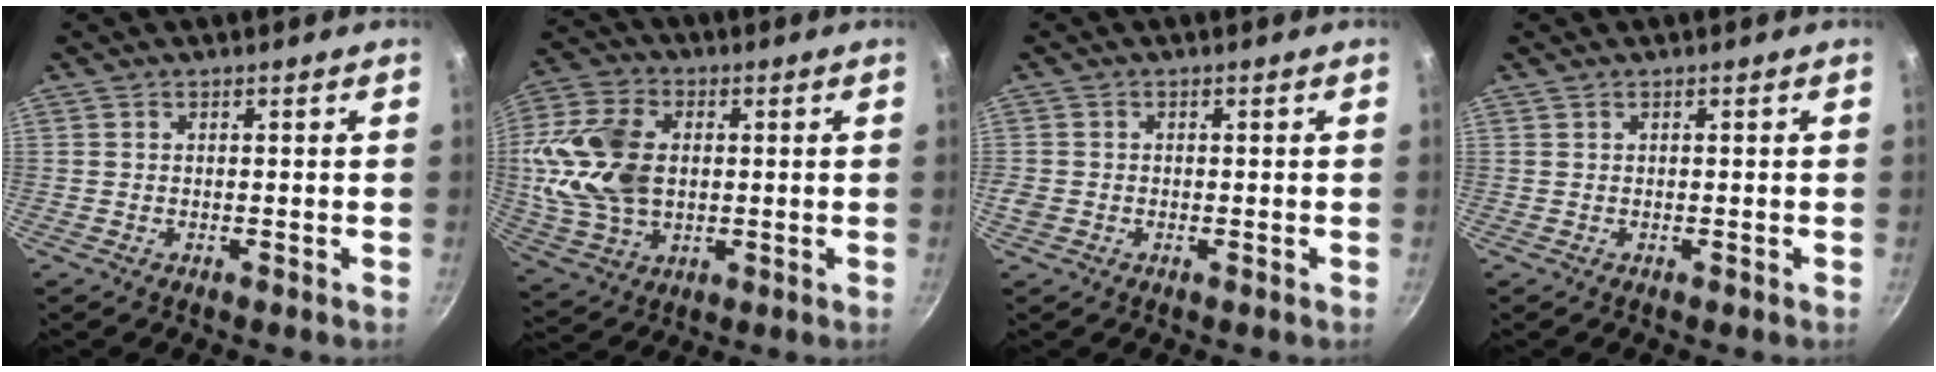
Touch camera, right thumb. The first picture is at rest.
{"total": 17.1, "force": [1.3, 11.8, 12.3], "torque": [-0.232, 0.011, 0.026]}
{"total": 2.1, "force": [-0.6, 1.7, 1.1], "torque": [-0.022, 0.001, -0.011]}
{"total": 0.0}